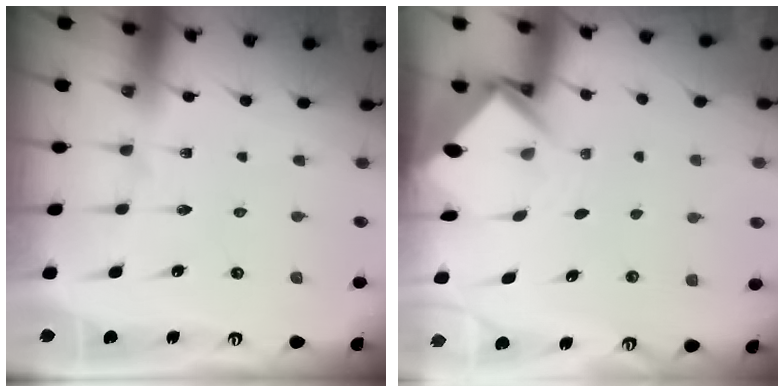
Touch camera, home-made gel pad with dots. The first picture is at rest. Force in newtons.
{"total": 3.7, "press": 3.7, "slide": 0.3}